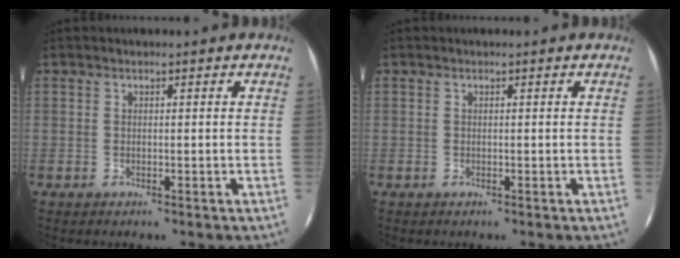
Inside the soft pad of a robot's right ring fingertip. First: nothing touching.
{"total": 0.0}